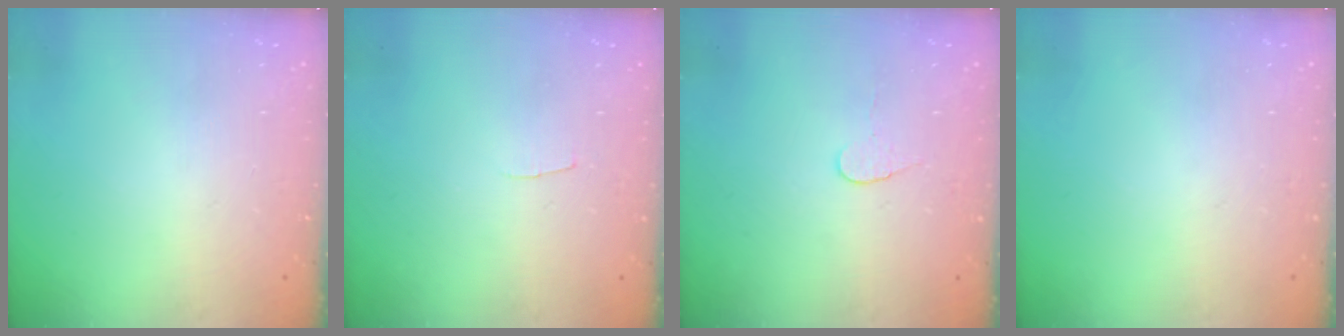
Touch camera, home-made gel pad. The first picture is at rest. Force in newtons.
{"total": 2.0, "press": 2.0, "slide": 0.2}
{"total": 3.8, "press": 3.8, "slide": 0.4}
{"total": 0.0}